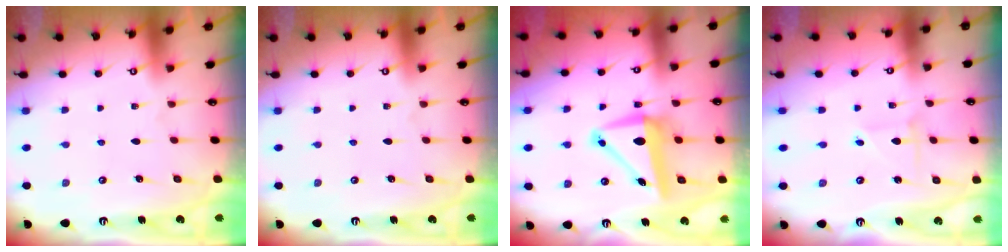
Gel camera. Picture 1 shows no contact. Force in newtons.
{"total": 0.0}
{"total": 9.8, "press": 9.6, "slide": 1.7}
{"total": 2.2, "press": 2.2, "slide": 0.2}